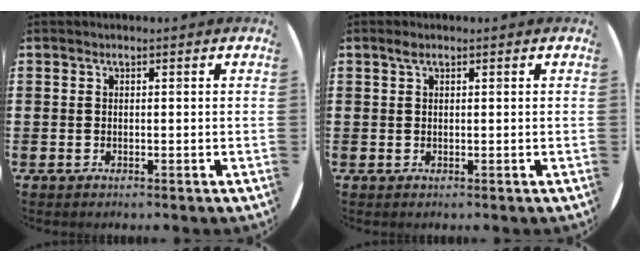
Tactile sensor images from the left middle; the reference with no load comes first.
{"total": 0.8, "force": [0.5, 0.4, 0.5], "torque": [-0.004, 0.000, 0.008]}